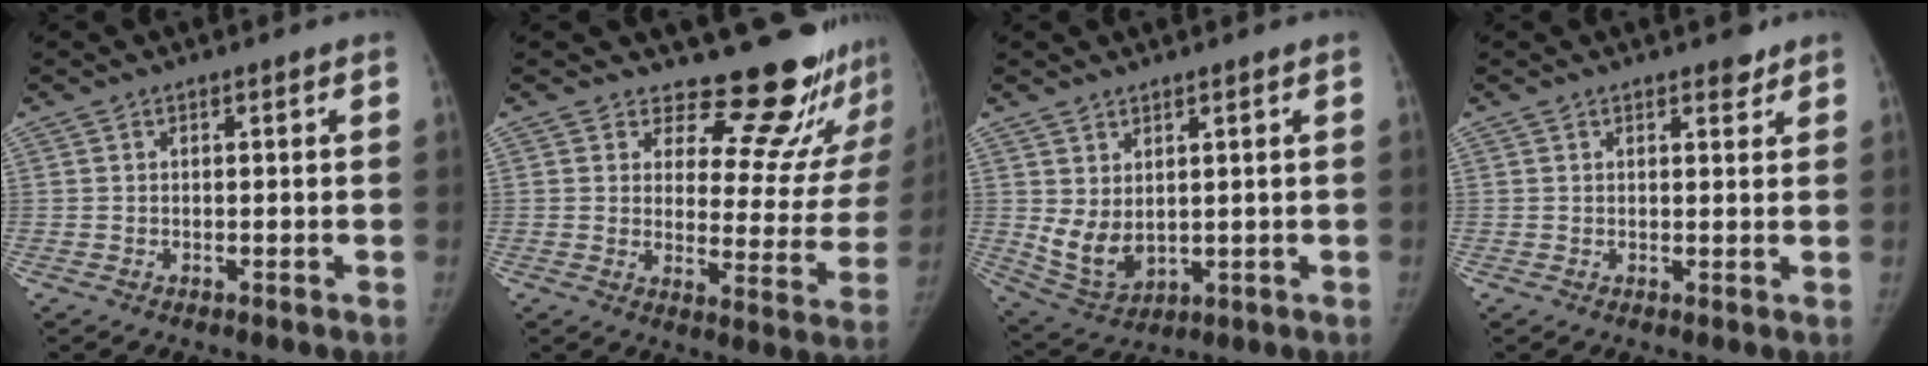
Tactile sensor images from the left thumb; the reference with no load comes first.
{"total": 17.5, "force": [16.1, 5.7, 3.8], "torque": [0.018, -0.161, 0.185]}
{"total": 7.4, "force": [1.5, 4.6, 5.6], "torque": [-0.094, -0.018, 0.051]}
{"total": 2.0, "force": [1.6, 0.9, 0.8], "torque": [0.000, -0.010, 0.018]}